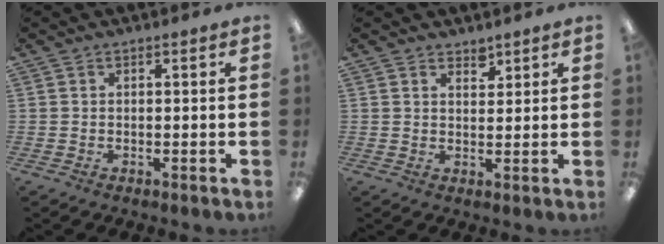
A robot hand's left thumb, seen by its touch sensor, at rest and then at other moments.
{"total": 2.6, "force": [2.2, 1.1, 0.5], "torque": [0.012, -0.019, 0.037]}